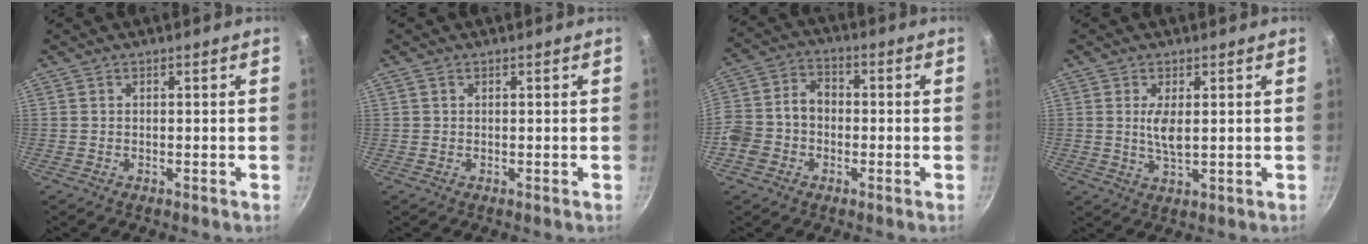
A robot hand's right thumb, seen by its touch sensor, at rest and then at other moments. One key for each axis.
{"total": 0.7, "fx": 0.3, "fy": 0.5, "fz": 0.3, "tx": -0.006, "ty": 0.003, "tz": 0.005}
{"total": 9.9, "fx": -2.2, "fy": 7.8, "fz": 5.7, "tx": -0.091, "ty": 0.036, "tz": -0.055}
{"total": 4.4, "fx": 0.8, "fy": 1.7, "fz": 4.0, "tx": -0.078, "ty": -0.008, "tz": 0.017}